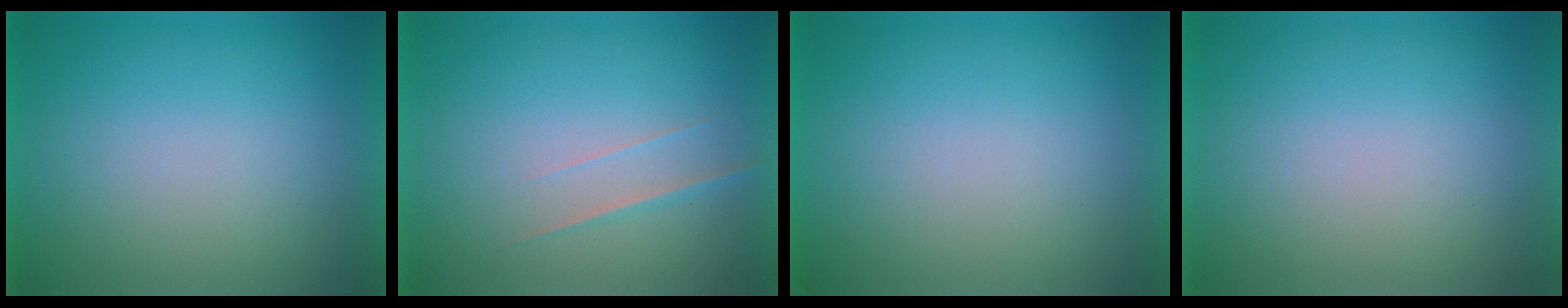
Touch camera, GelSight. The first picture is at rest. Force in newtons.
{"total": 1.5}
{"total": 1.4}
{"total": 0.0}